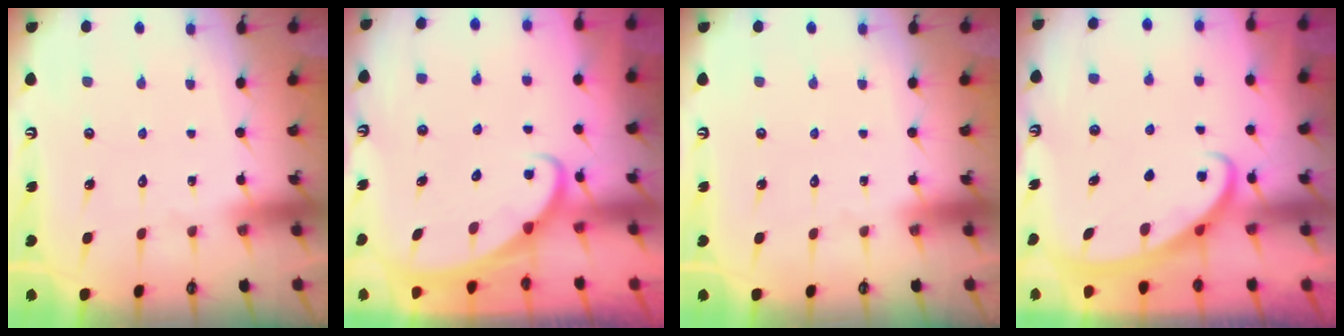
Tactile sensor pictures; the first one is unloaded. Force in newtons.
{"total": 2.5, "press": 2.5, "slide": 0.3}
{"total": 0.0}
{"total": 2.7, "press": 2.7, "slide": 0.3}